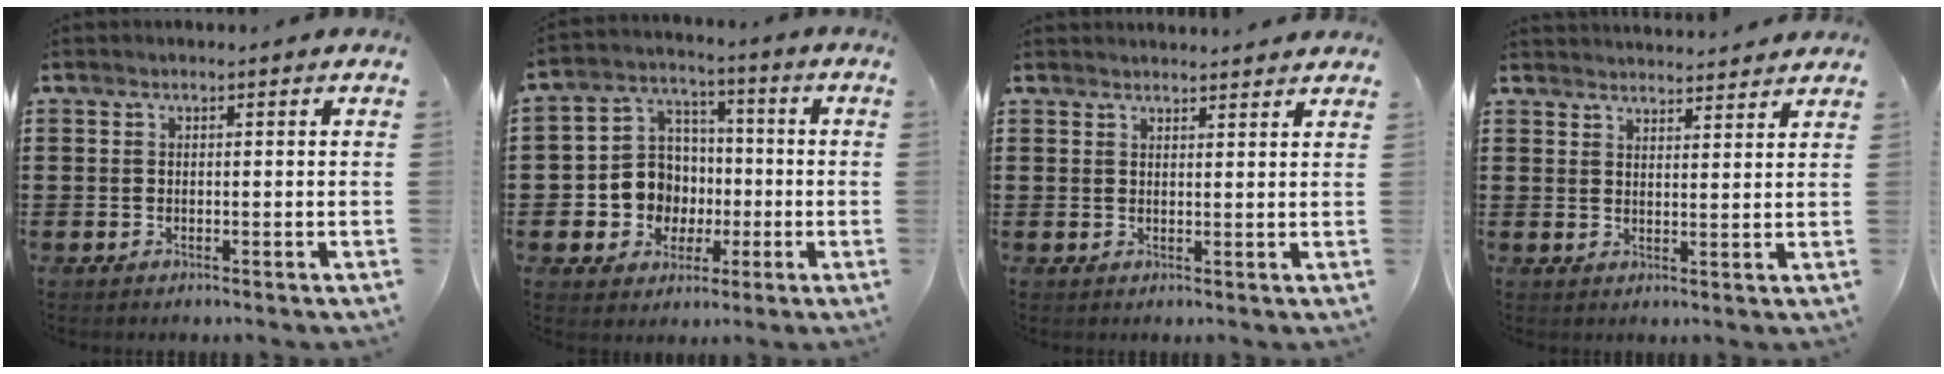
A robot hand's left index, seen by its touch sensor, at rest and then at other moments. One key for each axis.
{"total": 9.0, "fx": -1.1, "fy": 8.5, "fz": 2.6, "tx": -0.096, "ty": 0.009, "tz": -0.016}
{"total": 1.8, "fx": 1.8, "fy": 0.0, "fz": 0.0, "tx": -0.006, "ty": -0.001, "tz": 0.035}
{"total": 2.9, "fx": 2.9, "fy": -0.1, "fz": -0.3, "tx": -0.003, "ty": -0.011, "tz": 0.055}